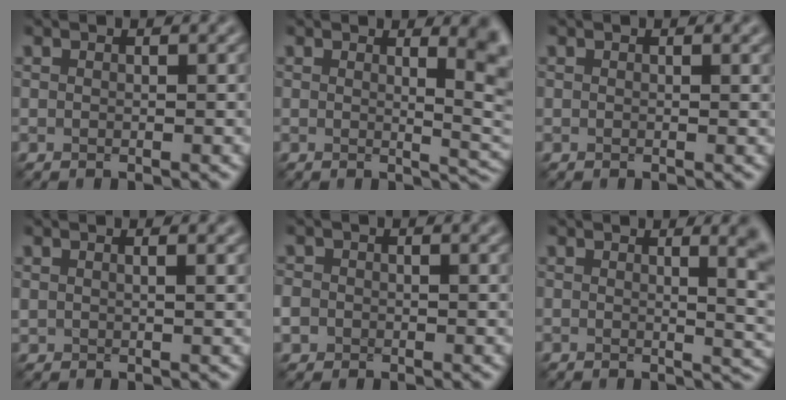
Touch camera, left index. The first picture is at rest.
{"total": 5.5, "force": [1.7, 1.9, 4.9], "torque": [-0.032, -0.006, 0.022]}
{"total": 0.8, "force": [0.5, 0.1, 0.7], "torque": [-0.009, 0.000, 0.006]}
{"total": 1.5, "force": [0.9, 0.5, 1.1], "torque": [-0.014, -0.002, 0.014]}
{"total": 2.5, "force": [-0.3, 2.2, 1.1], "torque": [-0.014, -0.002, -0.004]}
{"total": 5.6, "force": [1.6, 2.4, 4.8], "torque": [-0.017, -0.001, 0.018]}